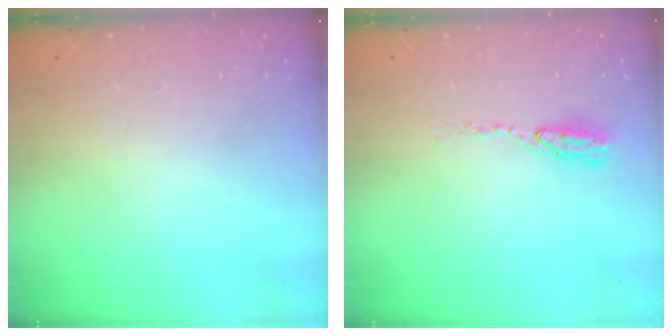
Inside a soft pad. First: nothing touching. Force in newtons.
{"total": 5.1, "press": 5.1, "slide": 0.3}